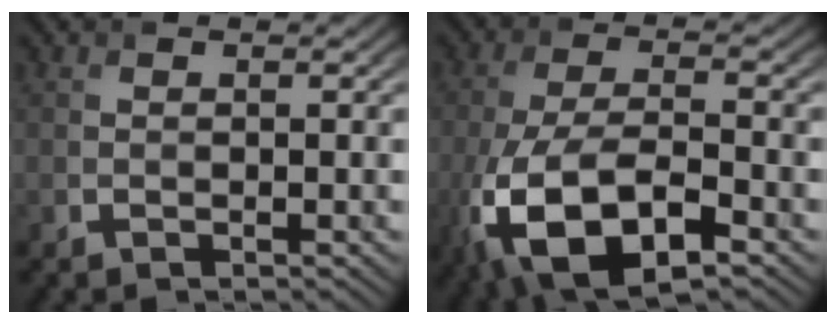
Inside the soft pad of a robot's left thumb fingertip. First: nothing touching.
{"total": 13.4, "force": [-6.2, 5.6, 10.5], "torque": [-0.240, -0.035, -0.118]}